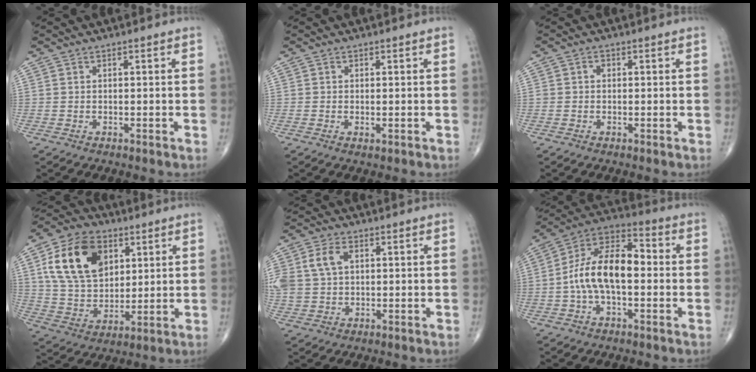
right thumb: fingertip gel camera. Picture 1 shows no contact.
{"total": 0.9, "force": [-0.2, 0.4, 0.8], "torque": [-0.016, -0.004, -0.003]}
{"total": 1.0, "force": [0.1, 0.9, 0.5], "torque": [-0.003, 0.003, 0.000]}
{"total": 17.6, "force": [6.2, 11.8, 11.4], "torque": [-0.183, -0.014, 0.117]}
{"total": 9.2, "force": [2.2, 6.5, 6.2], "torque": [-0.143, 0.009, 0.048]}
{"total": 14.7, "force": [-0.9, 7.6, 12.5], "torque": [-0.222, 0.042, -0.027]}